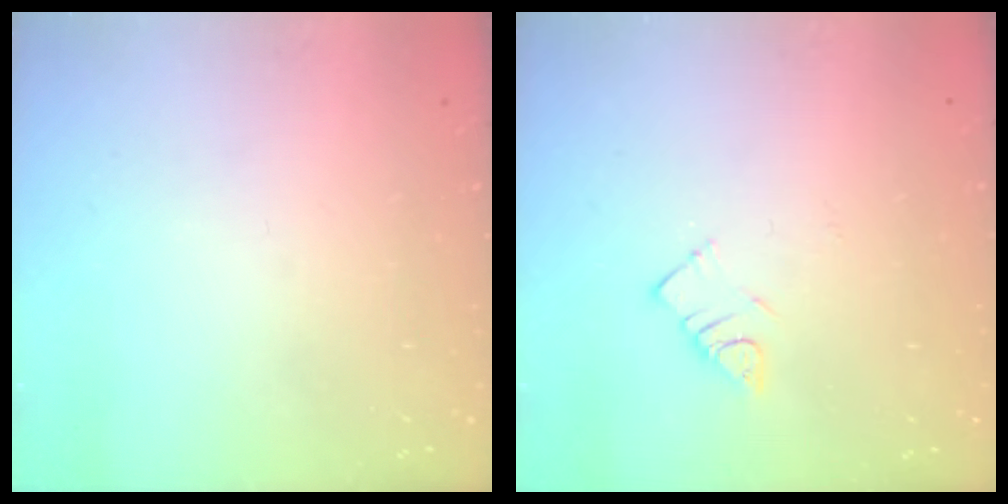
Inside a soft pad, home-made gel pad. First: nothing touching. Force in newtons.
{"total": 3.8, "press": 3.7, "slide": 0.5}